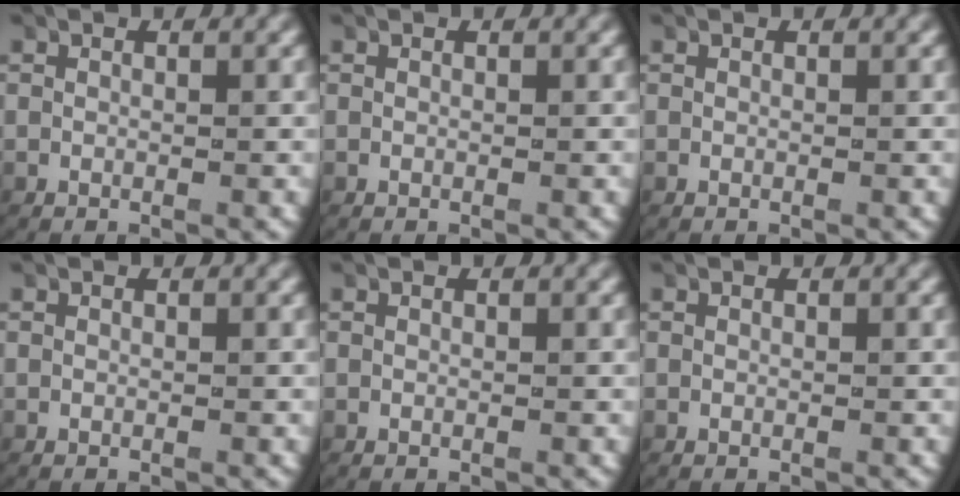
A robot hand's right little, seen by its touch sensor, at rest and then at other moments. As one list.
[{"total": 0.0}, {"total": 0.0}, {"total": 0.0}, {"total": 0.0}, {"total": 0.0}]